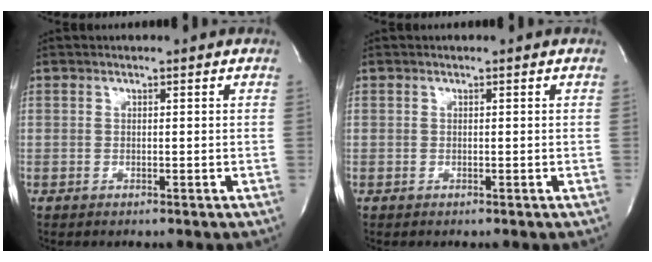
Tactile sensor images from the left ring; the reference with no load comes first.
{"total": 0.0}